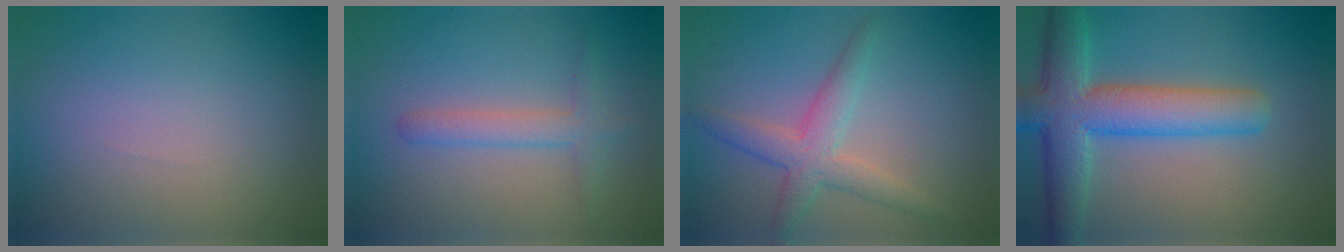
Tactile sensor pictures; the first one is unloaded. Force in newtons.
{"total": 2.3, "press": 2.3, "slide": 0.2}
{"total": 3.7, "press": 3.7, "slide": 0.1}
{"total": 7.6, "press": 7.6, "slide": 0.3}